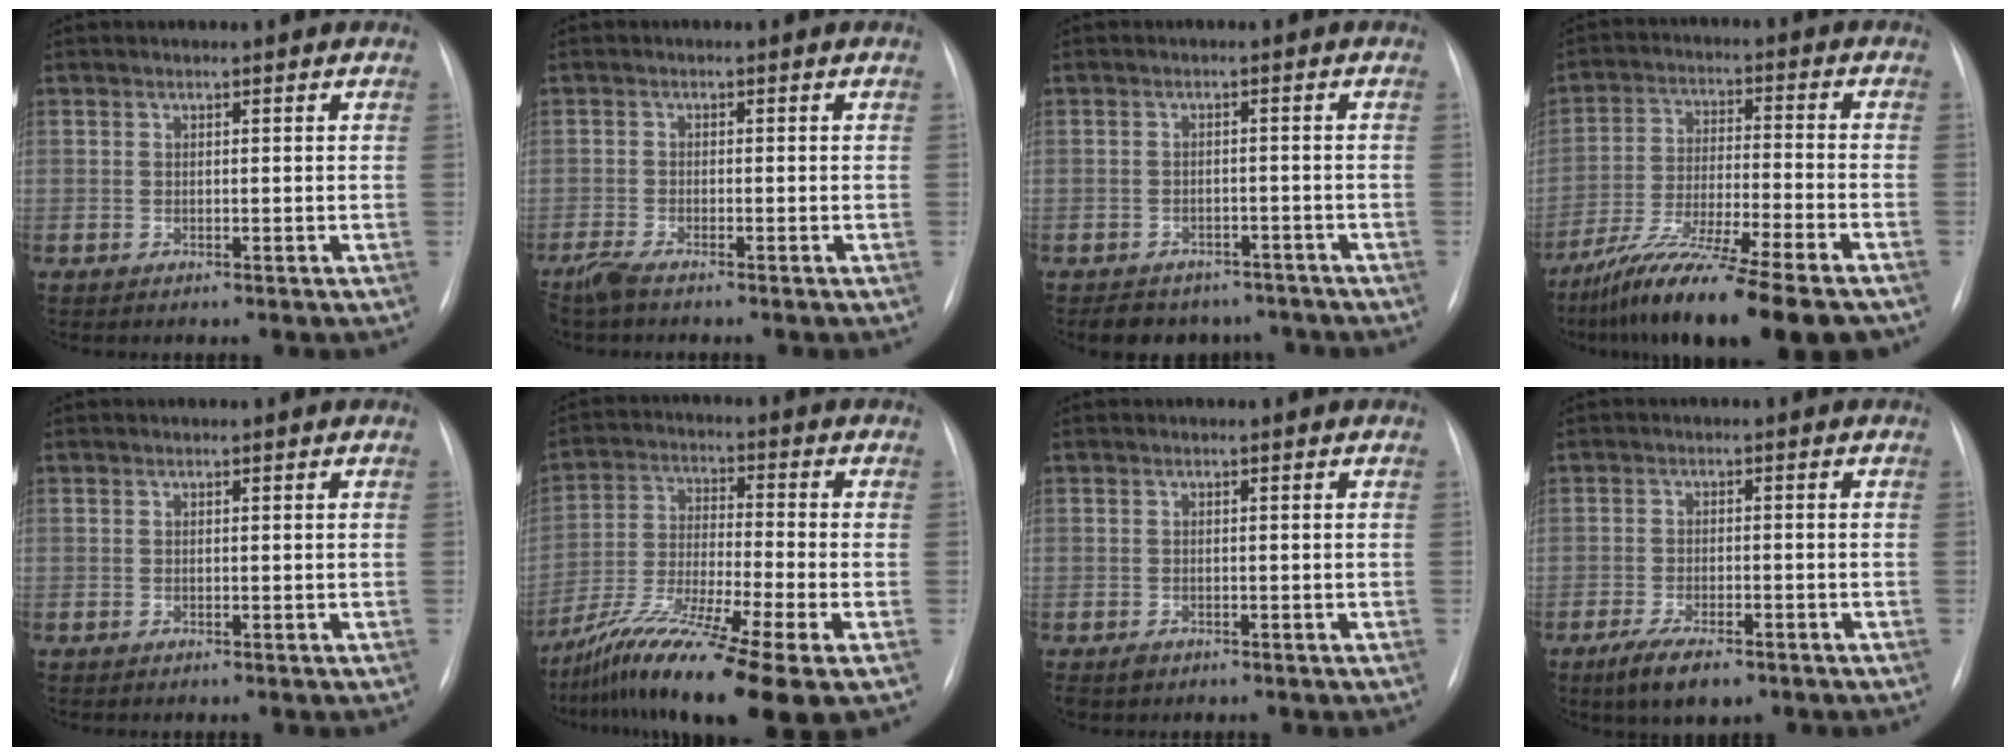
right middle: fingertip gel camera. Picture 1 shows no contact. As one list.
[{"total": 2.7, "force": [-2.3, 0.2, 1.5], "torque": [-0.041, -0.009, -0.046]}, {"total": 8.4, "force": [-7.1, 4.4, 1.3], "torque": [-0.008, 0.012, -0.085]}, {"total": 18.3, "force": [-14.1, 0.7, 11.7], "torque": [-0.191, -0.036, -0.236]}, {"total": 0.0}, {"total": 16.6, "force": [-11.2, 0.1, 12.3], "torque": [-0.231, -0.037, -0.201]}, {"total": 1.1, "force": [-0.8, 0.7, 0.4], "torque": [-0.011, 0.000, -0.009]}, {"total": 6.6, "force": [-4.5, 2.1, 4.4], "torque": [-0.081, -0.012, -0.071]}]